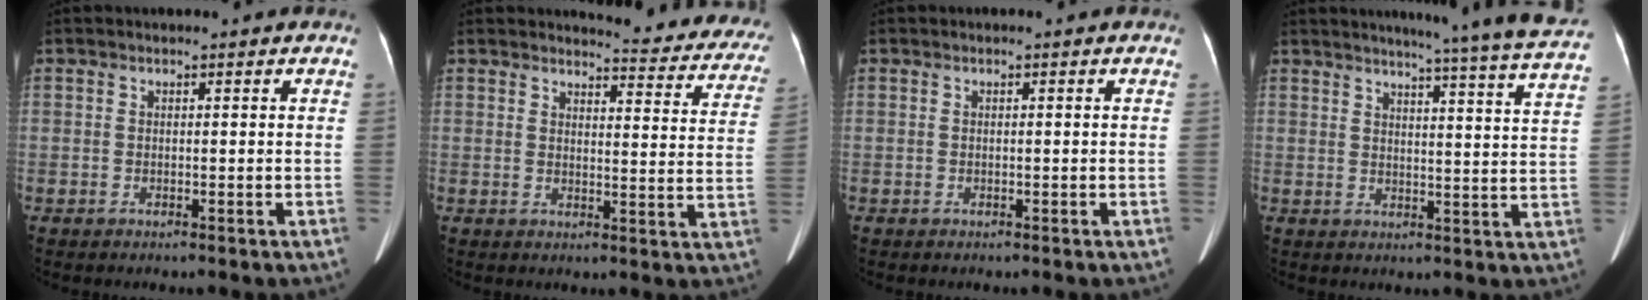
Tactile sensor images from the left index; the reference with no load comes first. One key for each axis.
{"total": 15.5, "fx": 14.9, "fy": 2.6, "fz": 3.4, "tx": -0.008, "ty": -0.076, "tz": 0.137}
{"total": 0.0}
{"total": 20.5, "fx": 18.8, "fy": -1.7, "fz": 8.1, "tx": -0.115, "ty": -0.077, "tz": 0.212}